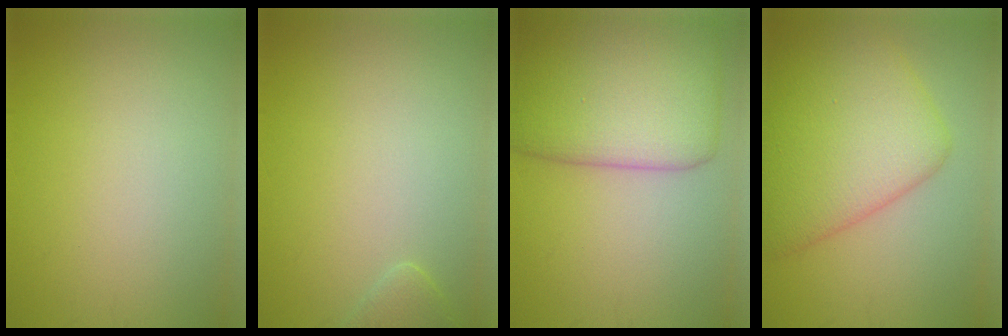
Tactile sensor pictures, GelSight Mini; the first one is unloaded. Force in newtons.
{"total": 1.4, "press": 1.4, "slide": 0.2}
{"total": 9.2, "press": 9.2, "slide": 0.1}
{"total": 8.8, "press": 8.8, "slide": 0.4}